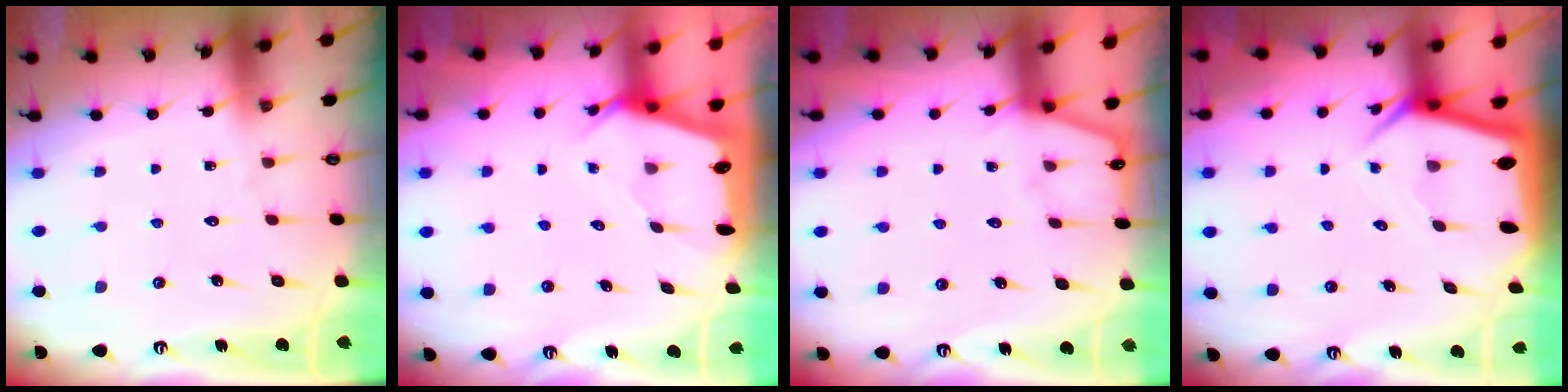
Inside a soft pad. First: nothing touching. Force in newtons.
{"total": 2.5, "press": 2.5, "slide": 0.2}
{"total": 2.9, "press": 2.9, "slide": 0.5}
{"total": 5.0, "press": 4.9, "slide": 0.5}